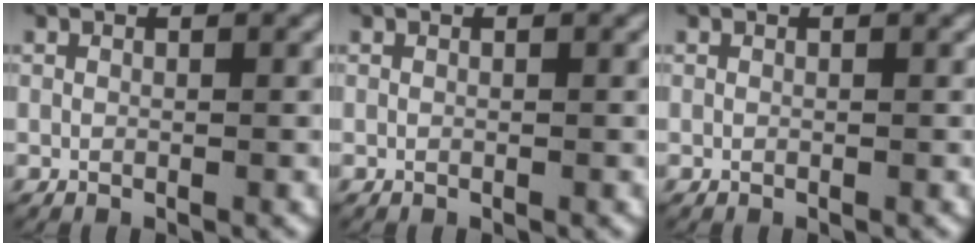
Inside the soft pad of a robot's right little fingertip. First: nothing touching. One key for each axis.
{"total": 0.0}
{"total": 0.0}